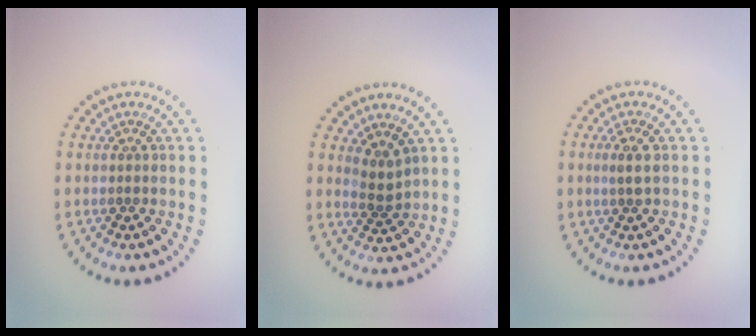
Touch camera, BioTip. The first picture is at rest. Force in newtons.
{"total": 1.9, "press": 1.3, "slide": 1.4}
{"total": 1.2, "press": 1.2, "slide": 0.4}